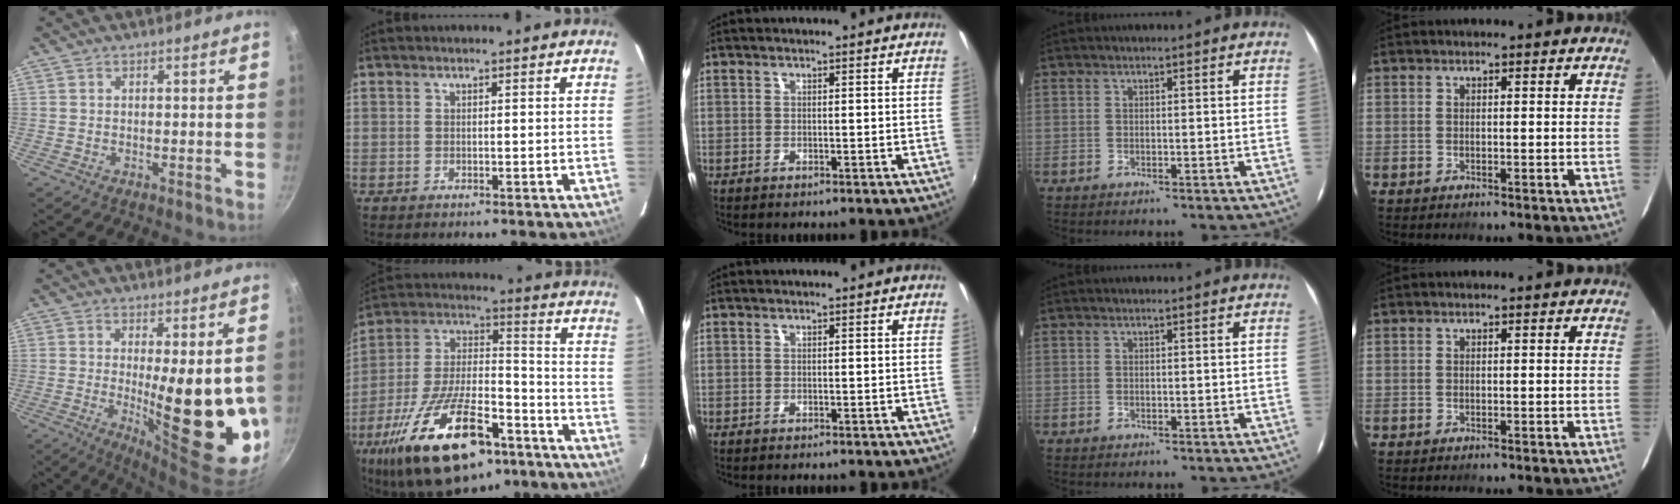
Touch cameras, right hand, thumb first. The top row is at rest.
{"thumb": {"total": 16.7, "force": [0.0, 4.8, 16.0], "torque": [-0.206, -0.038, 0.015]}, "index": {"total": 26.3, "force": [-15.3, 11.0, 18.3], "torque": [-0.351, -0.015, -0.245]}}